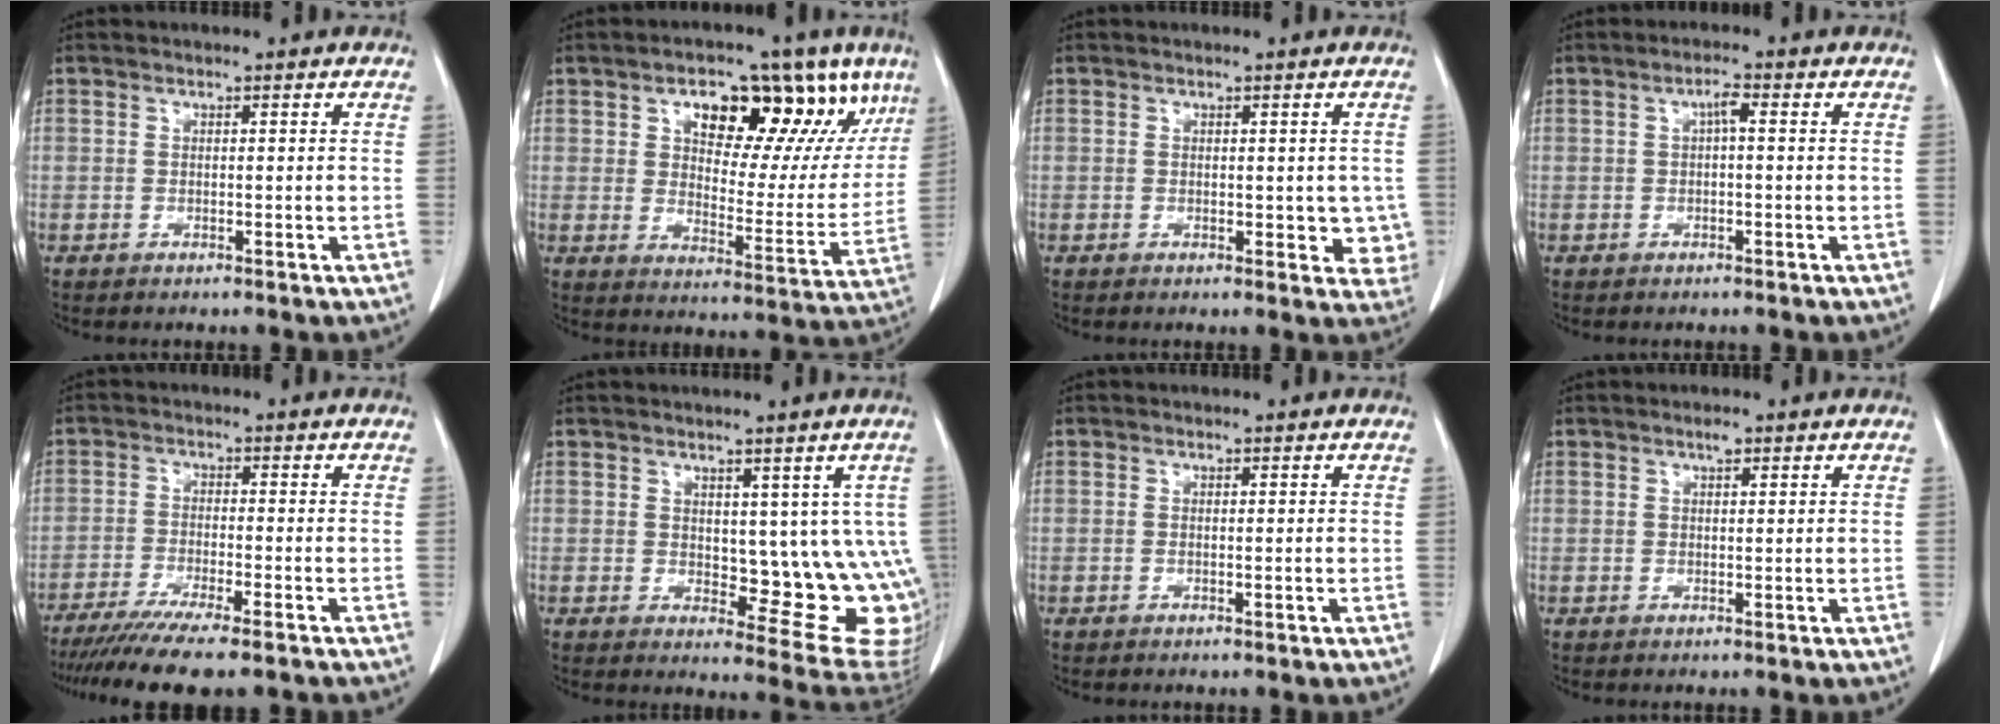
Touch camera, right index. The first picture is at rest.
{"total": 18.7, "force": [10.1, 8.7, 13.1], "torque": [-0.170, 0.023, 0.149]}
{"total": 4.2, "force": [-0.3, 2.4, 3.4], "torque": [-0.019, -0.004, -0.003]}
{"total": 1.9, "force": [0.2, 0.4, 1.8], "torque": [-0.032, 0.005, 0.004]}
{"total": 12.3, "force": [-10.2, 0.4, 6.9], "torque": [-0.094, -0.028, -0.159]}
{"total": 10.4, "force": [1.8, 5.2, 8.9], "torque": [-0.085, -0.013, 0.033]}
{"total": 0.0}
{"total": 1.0, "force": [0.6, 0.3, 0.6], "torque": [-0.013, 0.002, 0.010]}